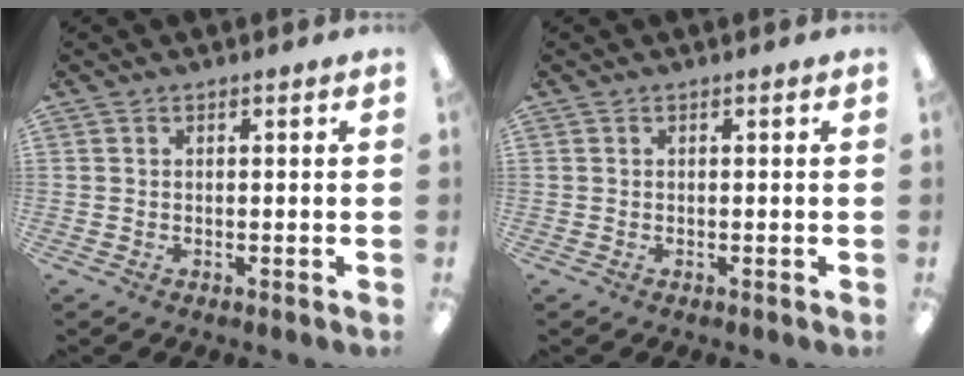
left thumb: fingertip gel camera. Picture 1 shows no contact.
{"total": 0.0}